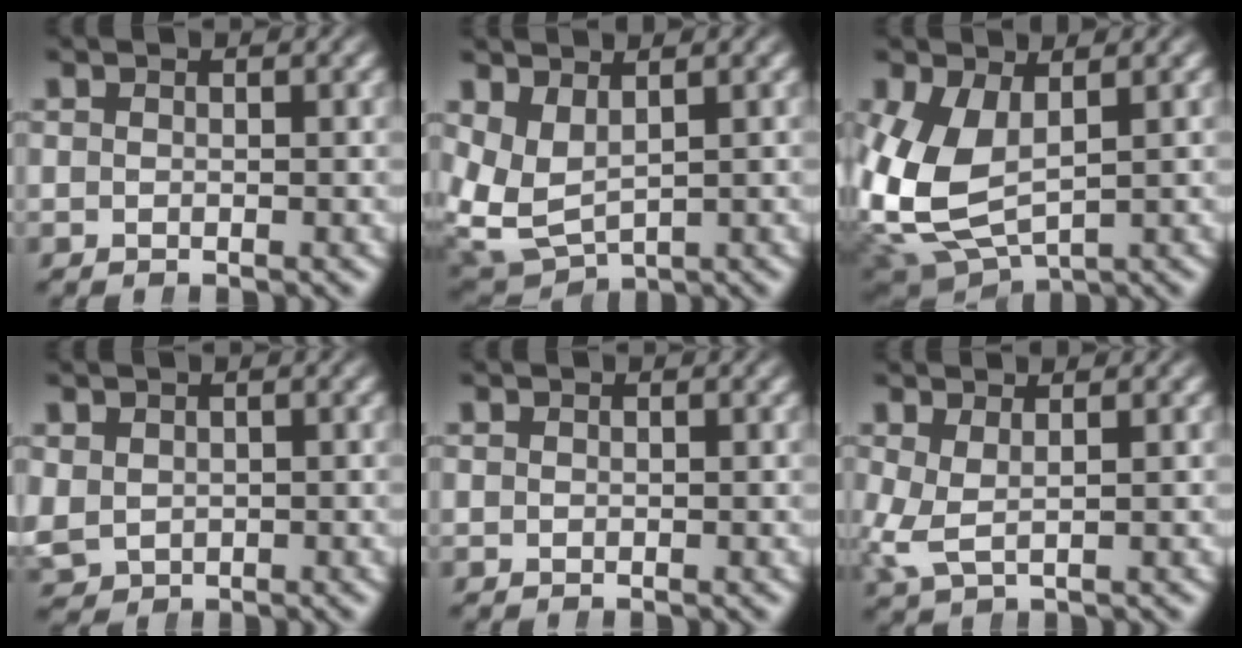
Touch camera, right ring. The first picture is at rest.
{"total": 7.2, "force": [0.3, 6.3, 3.3], "torque": [-0.123, -0.045, 0.022]}
{"total": 8.8, "force": [-0.6, 7.0, 5.2], "torque": [-0.166, -0.047, 0.015]}
{"total": 2.7, "force": [0.2, 2.5, 0.9], "torque": [-0.045, -0.021, 0.022]}
{"total": 0.0}
{"total": 2.4, "force": [0.3, 1.5, 1.9], "torque": [-0.068, -0.026, 0.020]}